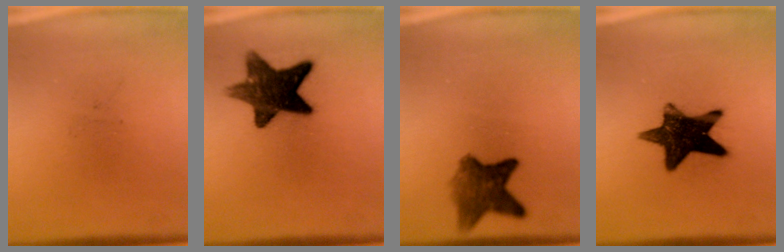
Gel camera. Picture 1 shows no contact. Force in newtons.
{"total": 12.3}
{"total": 6.3}
{"total": 14.1}